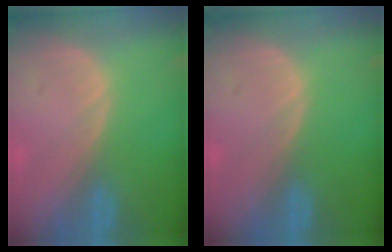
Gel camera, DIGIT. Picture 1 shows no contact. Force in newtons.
{"total": 0.0}